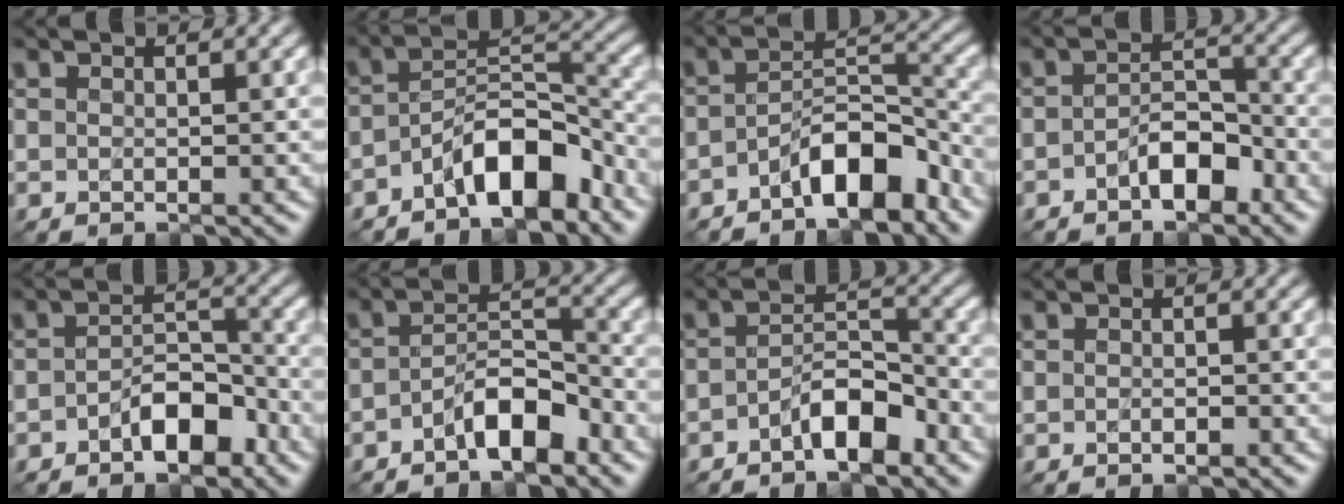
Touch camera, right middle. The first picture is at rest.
{"total": 6.4, "force": [-4.0, 2.5, 4.3], "torque": [-0.062, 0.013, -0.077]}
{"total": 6.0, "force": [-3.5, 2.3, 4.3], "torque": [-0.069, 0.012, -0.064]}
{"total": 3.3, "force": [-1.8, 1.6, 2.3], "torque": [-0.035, 0.012, -0.034]}
{"total": 4.0, "force": [-2.2, 1.9, 2.8], "torque": [-0.040, 0.012, -0.038]}
{"total": 4.3, "force": [-2.5, 1.6, 3.2], "torque": [-0.053, 0.013, -0.045]}
{"total": 4.0, "force": [-2.3, 1.5, 2.9], "torque": [-0.048, 0.013, -0.042]}
{"total": 0.5, "force": [-0.3, 0.2, 0.3], "torque": [-0.006, 0.000, -0.006]}